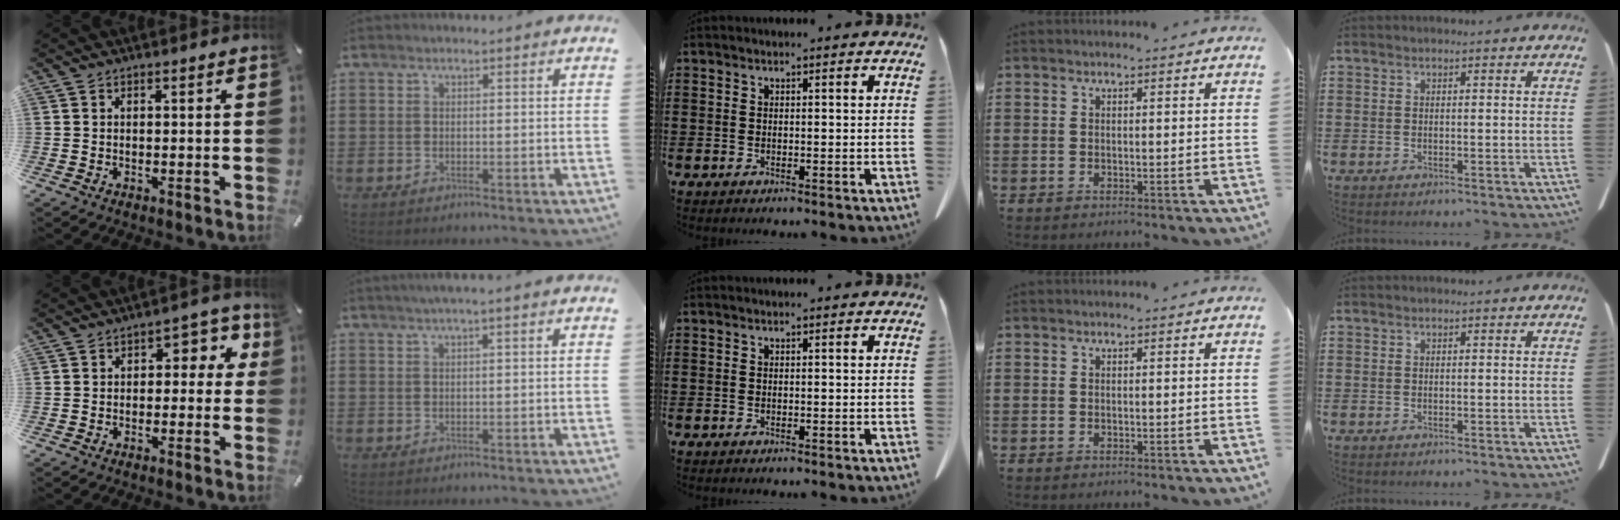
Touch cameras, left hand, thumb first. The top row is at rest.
{"thumb": {"total": 5.8, "force": [0.4, 4.0, 4.3], "torque": [-0.046, 0.001, -0.004]}, "index": {"total": 1.4, "force": [0.7, -0.2, 1.2], "torque": [-0.023, 0.000, 0.012]}}